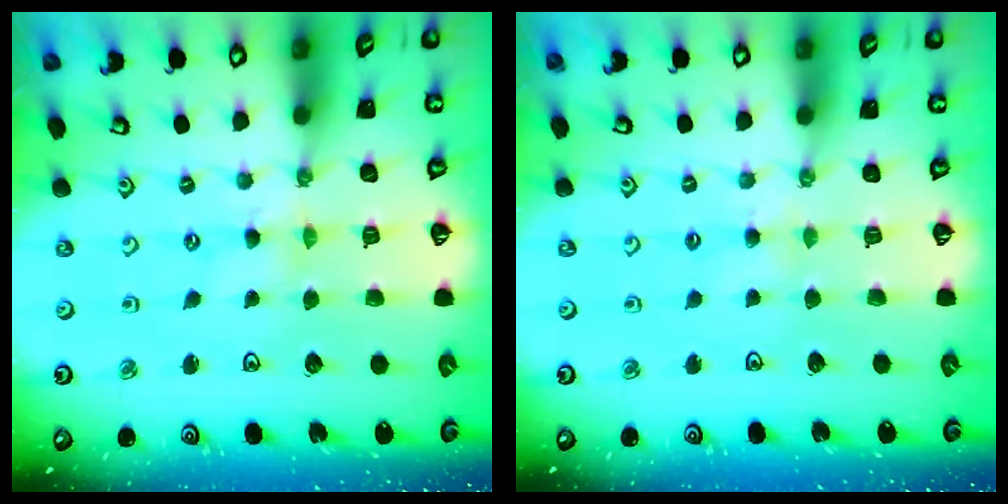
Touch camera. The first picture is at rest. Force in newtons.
{"total": 3.0, "press": 3.0, "slide": 0.4}